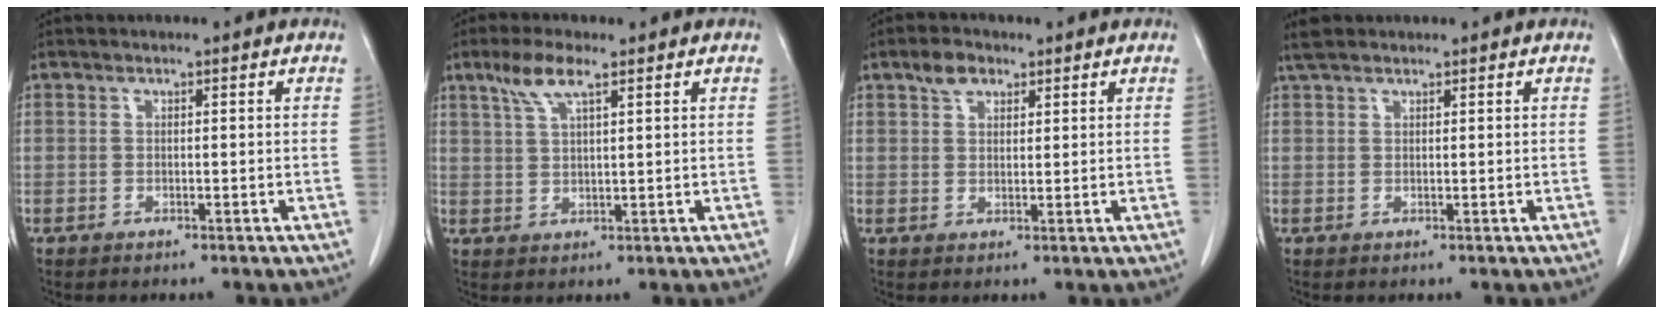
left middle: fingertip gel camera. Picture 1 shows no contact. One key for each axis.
{"total": 5.2, "fx": 3.3, "fy": 0.9, "fz": 3.9, "tx": -0.089, "ty": 0.009, "tz": 0.066}
{"total": 3.5, "fx": 2.2, "fy": 2.0, "fz": 1.8, "tx": -0.038, "ty": 0.008, "tz": 0.043}
{"total": 2.5, "fx": 2.2, "fy": 1.0, "fz": 1.0, "tx": -0.022, "ty": 0.013, "tz": 0.040}